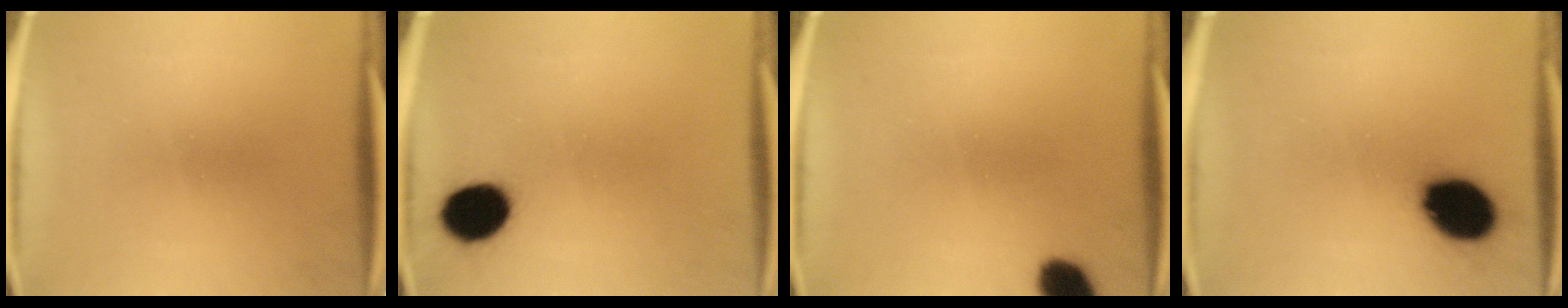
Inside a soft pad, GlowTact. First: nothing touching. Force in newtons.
{"total": 10.0}
{"total": 5.7}
{"total": 13.6}